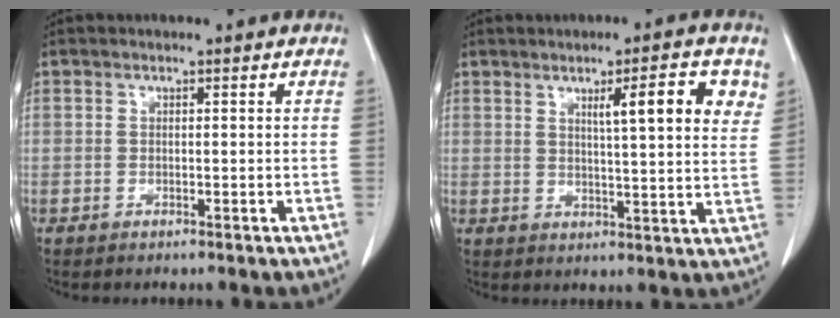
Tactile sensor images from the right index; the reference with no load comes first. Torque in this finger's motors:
{"motor_torque": [0.32, 0.32, 0.16, 0.04]}